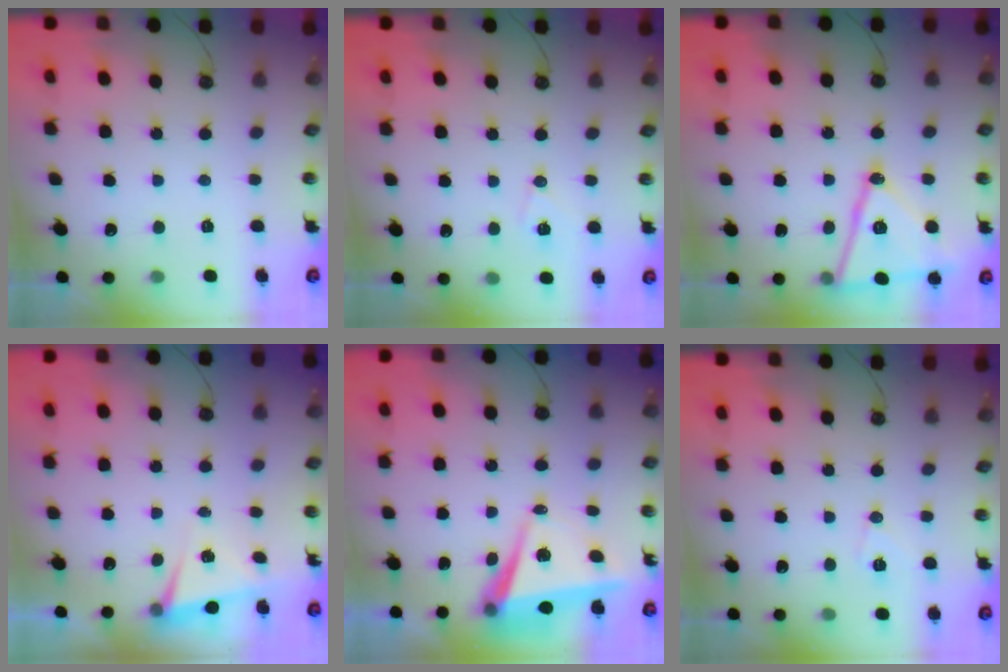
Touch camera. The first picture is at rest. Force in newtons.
{"total": 6.8, "press": 6.6, "slide": 1.8}
{"total": 16.7, "press": 16.4, "slide": 3.5}
{"total": 3.0, "press": 2.3, "slide": 1.9}
{"total": 7.0, "press": 5.4, "slide": 4.4}
{"total": 6.6, "press": 6.2, "slide": 2.4}